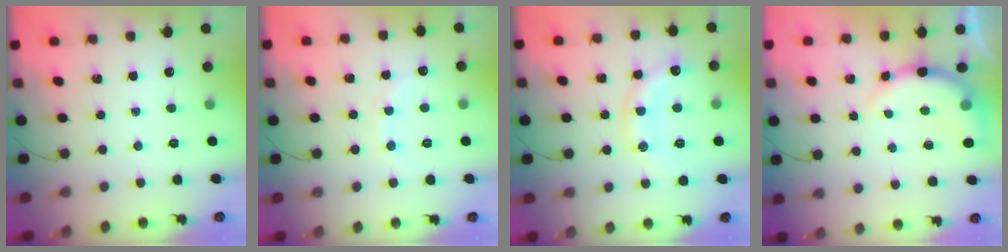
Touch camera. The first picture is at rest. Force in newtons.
{"total": 6.3, "press": 6.1, "slide": 1.5}
{"total": 15.2, "press": 15.1, "slide": 0.9}
{"total": 9.0, "press": 8.9, "slide": 1.2}